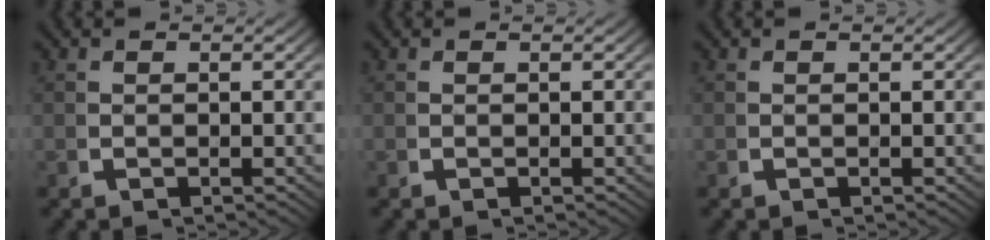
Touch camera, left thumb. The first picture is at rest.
{"total": 0.0}
{"total": 0.6, "force": [0.2, -0.6, -0.1], "torque": [0.006, 0.000, 0.005]}